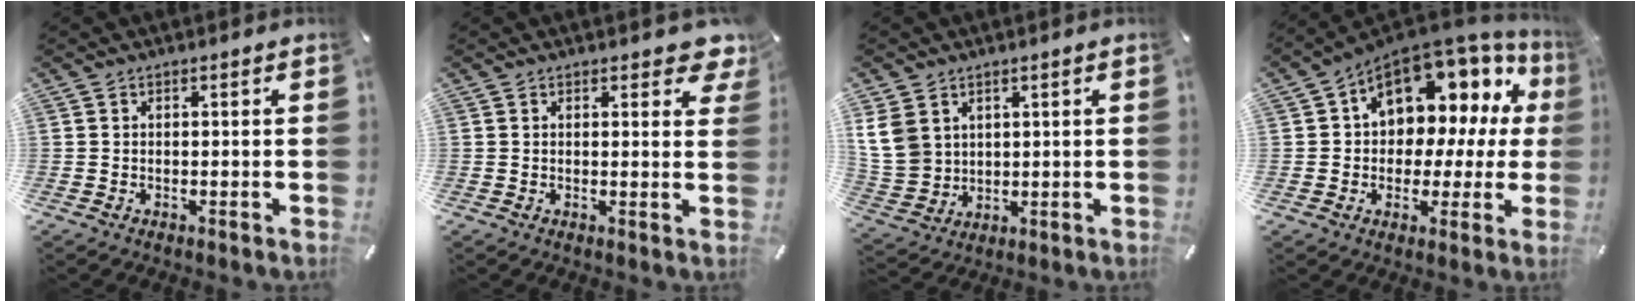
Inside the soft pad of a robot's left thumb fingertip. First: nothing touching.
{"total": 3.7, "force": [2.5, 1.8, 2.1], "torque": [-0.018, -0.012, 0.038]}
{"total": 9.1, "force": [3.8, 7.6, 3.3], "torque": [-0.107, -0.011, 0.072]}
{"total": 13.1, "force": [6.3, 9.0, 7.2], "torque": [-0.093, -0.057, 0.107]}